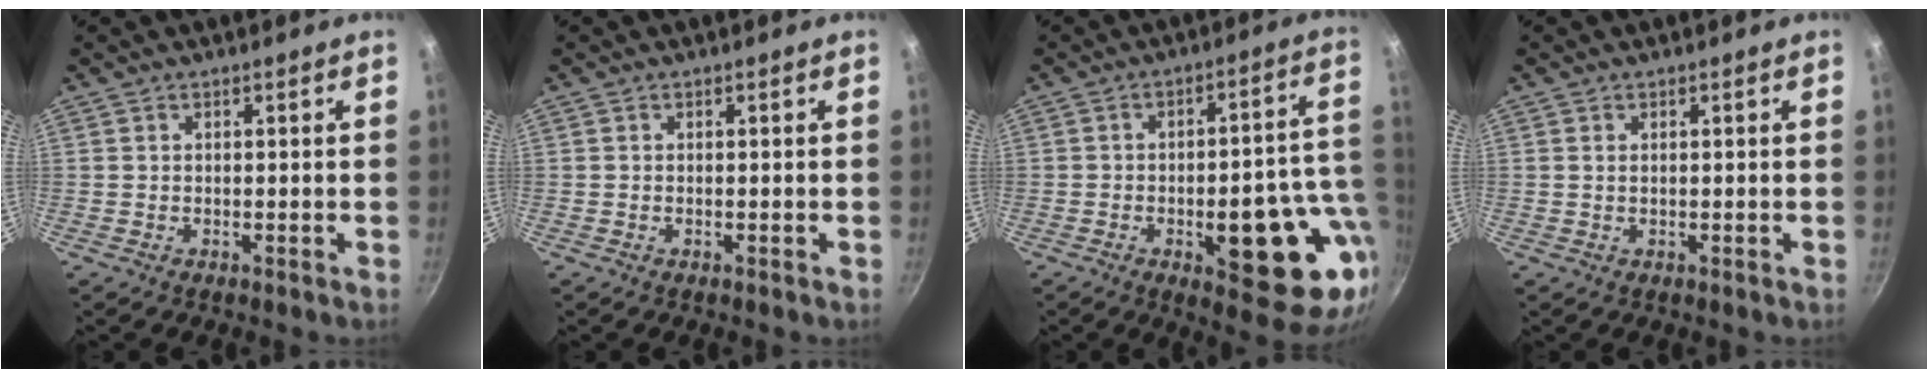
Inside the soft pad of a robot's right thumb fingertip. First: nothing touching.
{"total": 0.0}
{"total": 19.8, "force": [-4.8, 7.9, 17.6], "torque": [-0.171, 0.019, -0.057]}
{"total": 0.7, "force": [0.2, 0.4, 0.6], "torque": [-0.010, 0.000, 0.003]}